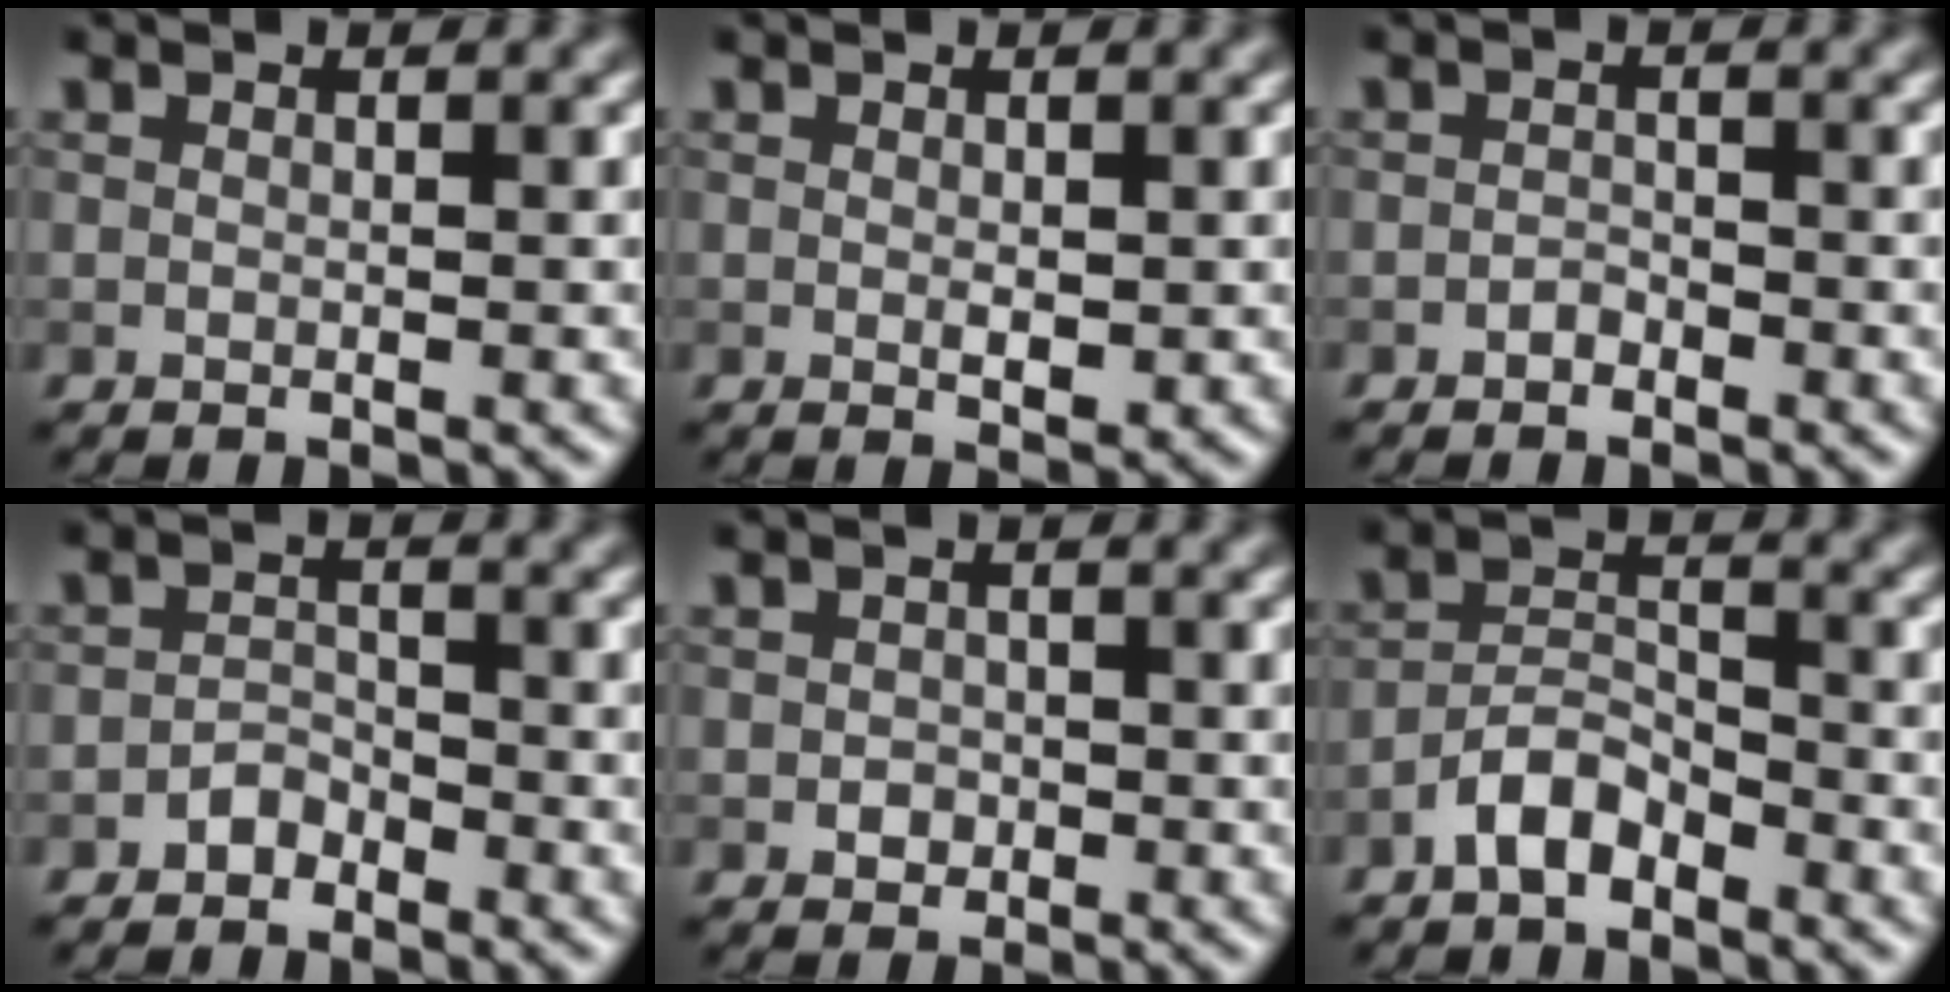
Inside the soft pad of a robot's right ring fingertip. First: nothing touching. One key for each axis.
{"total": 1.1, "fx": 0.0, "fy": 0.6, "fz": 1.0, "tx": -0.014, "ty": -0.004, "tz": 0.002}
{"total": 0.9, "fx": -0.7, "fy": 0.5, "fz": 0.3, "tx": -0.004, "ty": 0.001, "tz": -0.013}
{"total": 1.6, "fx": -1.2, "fy": 0.8, "fz": 0.4, "tx": -0.004, "ty": 0.008, "tz": -0.024}
{"total": 1.1, "fx": -0.3, "fy": 1.0, "fz": 0.5, "tx": -0.003, "ty": -0.003, "tz": -0.009}
{"total": 3.2, "fx": -2.4, "fy": 1.3, "fz": 1.7, "tx": -0.031, "ty": 0.012, "tz": -0.051}